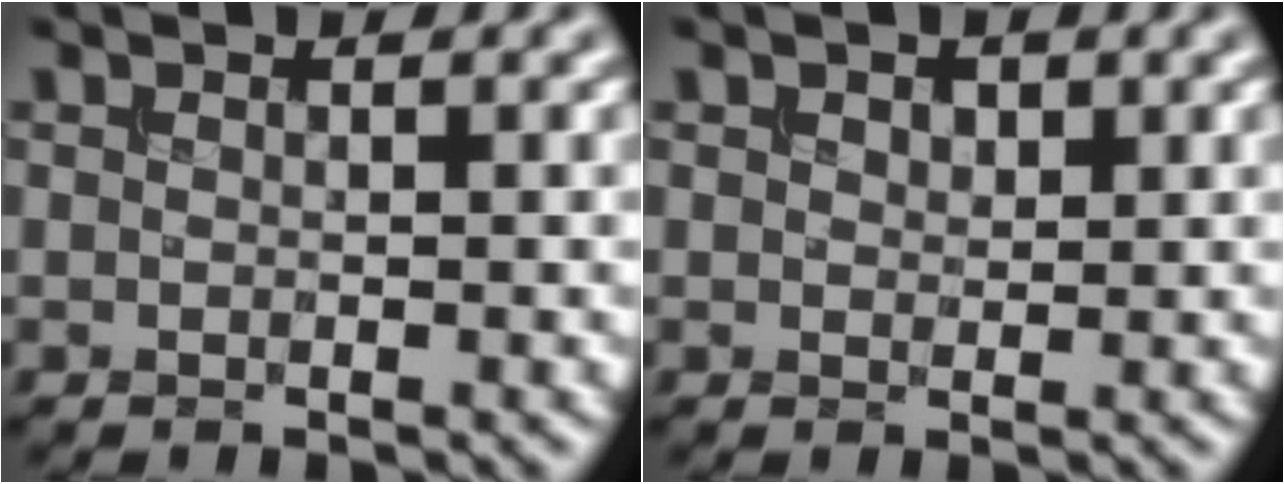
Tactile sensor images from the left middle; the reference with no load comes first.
{"total": 1.0, "force": [0.6, 0.7, 0.5], "torque": [-0.009, -0.001, 0.011]}